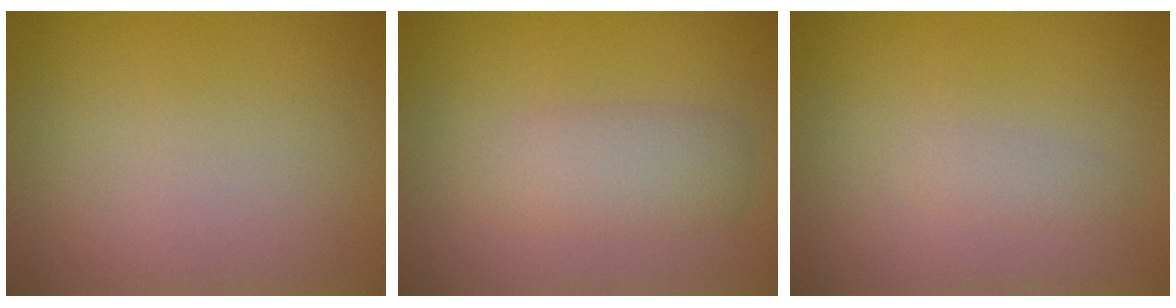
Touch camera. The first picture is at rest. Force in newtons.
{"total": 3.0, "press": 3.0, "slide": 0.1}
{"total": 0.9, "press": 0.9, "slide": 0.0}